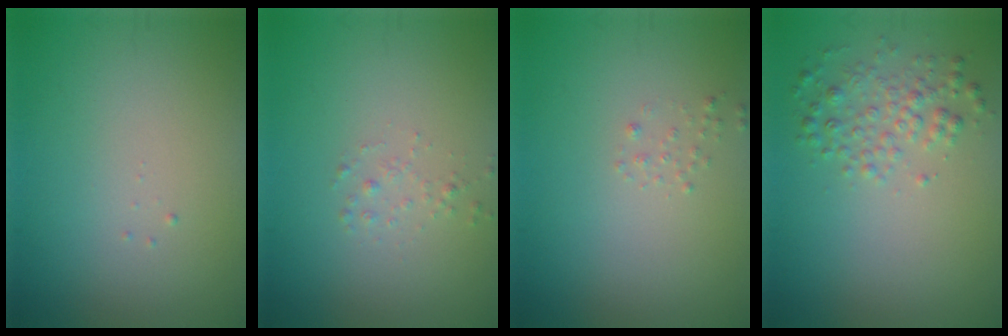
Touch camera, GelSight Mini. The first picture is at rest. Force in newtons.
{"total": 0.8, "press": 0.7, "slide": 0.1}
{"total": 0.6, "press": 0.6, "slide": 0.0}
{"total": 2.4, "press": 2.4, "slide": 0.1}